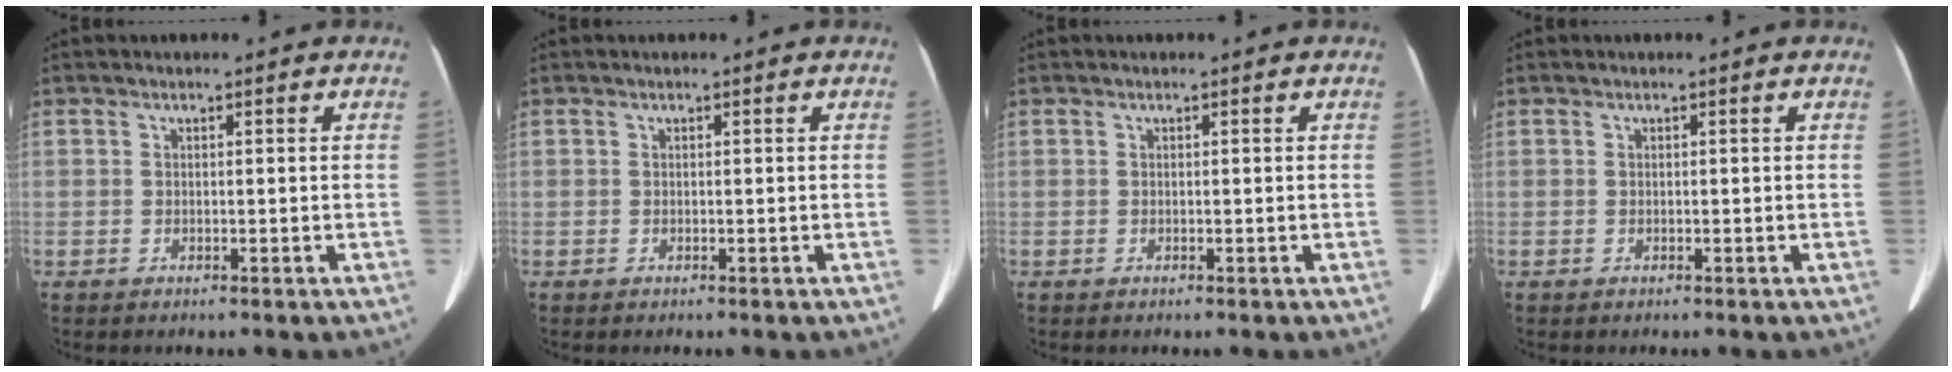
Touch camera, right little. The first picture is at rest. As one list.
[{"total": 0.0}, {"total": 0.0}, {"total": 0.0}]